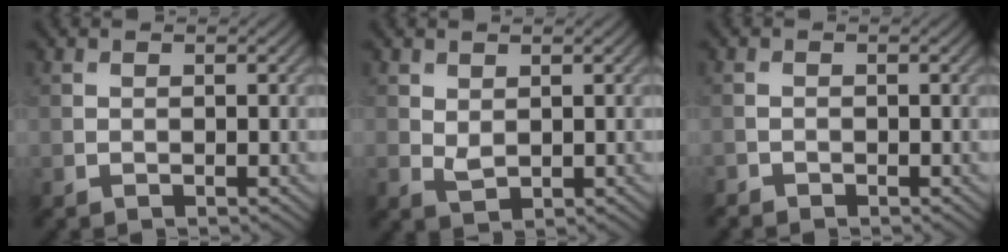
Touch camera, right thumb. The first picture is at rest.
{"total": 1.7, "force": [0.8, 1.1, 1.0], "torque": [-0.026, -0.005, 0.017]}
{"total": 0.8, "force": [-0.8, 0.3, 0.0], "torque": [0.000, -0.003, -0.018]}